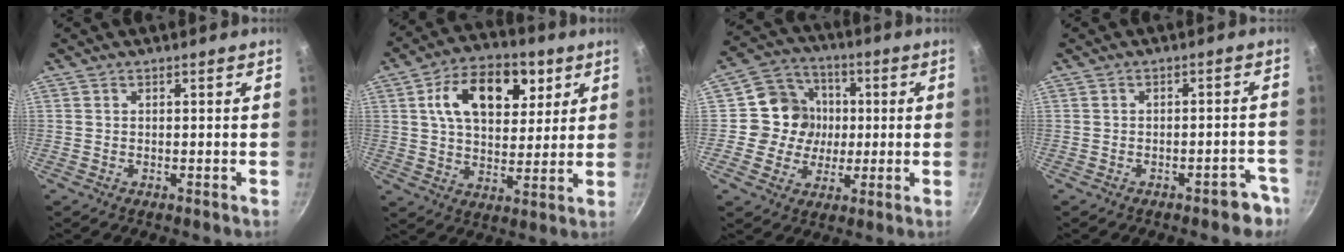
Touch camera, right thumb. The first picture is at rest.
{"total": 16.7, "force": [6.0, 10.1, 11.8], "torque": [-0.157, -0.005, 0.098]}
{"total": 11.7, "force": [0.4, 10.9, 4.2], "torque": [-0.017, 0.018, 0.004]}
{"total": 4.3, "force": [-3.0, 1.8, 2.4], "torque": [-0.015, 0.034, -0.034]}